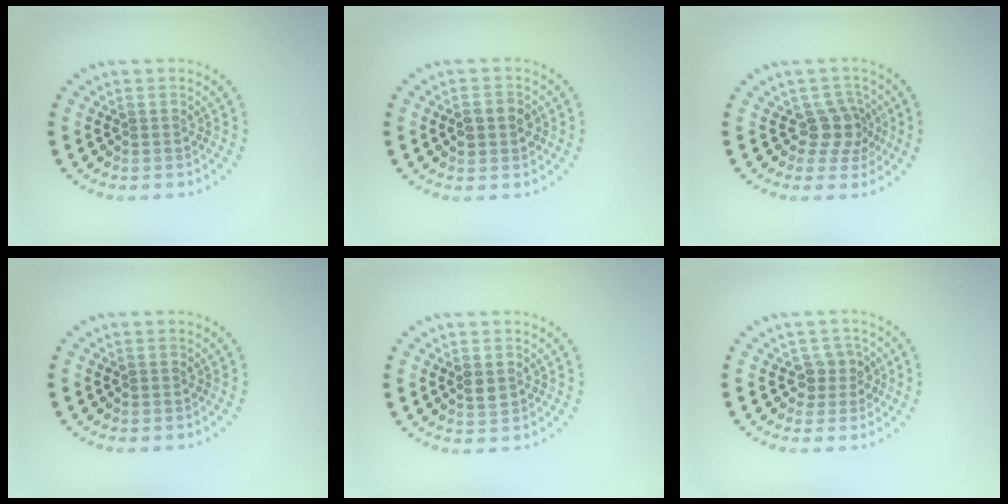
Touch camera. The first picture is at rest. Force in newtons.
{"total": 2.3, "press": 2.3, "slide": 0.0}
{"total": 2.6, "press": 1.9, "slide": 1.7}
{"total": 0.0}
{"total": 1.5, "press": 1.5, "slide": 0.1}
{"total": 2.0, "press": 1.6, "slide": 1.2}